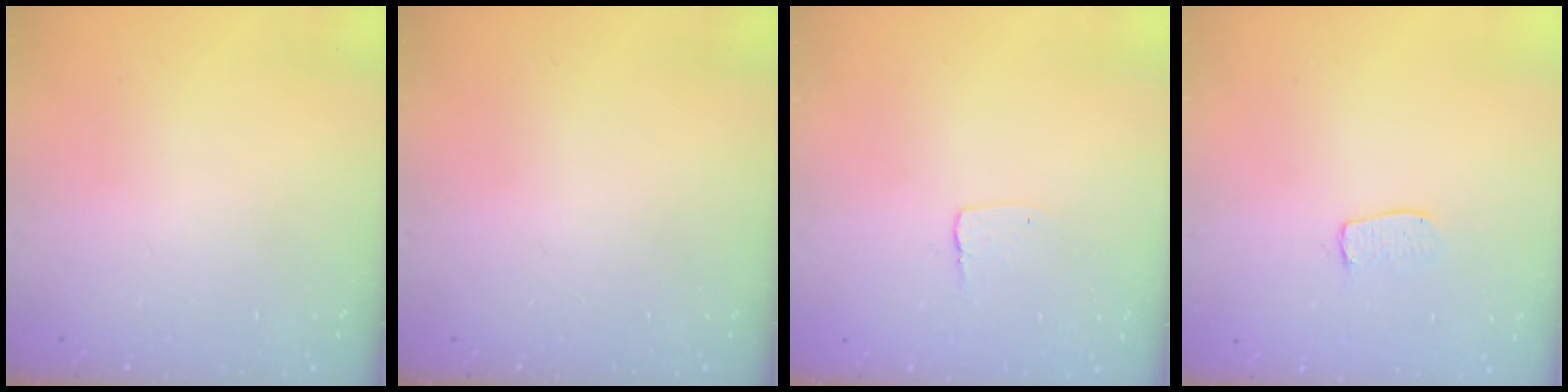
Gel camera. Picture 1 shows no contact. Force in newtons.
{"total": 0.0}
{"total": 2.9, "press": 2.9, "slide": 0.2}
{"total": 3.9, "press": 3.9, "slide": 0.3}